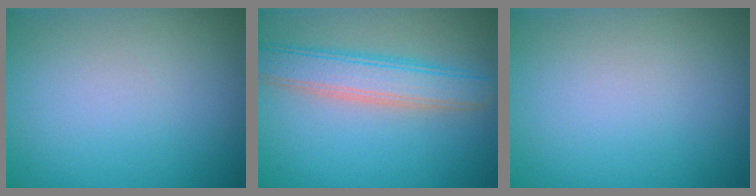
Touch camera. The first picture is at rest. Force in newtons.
{"total": 5.1, "press": 5.1, "slide": 0.2}
{"total": 0.0}